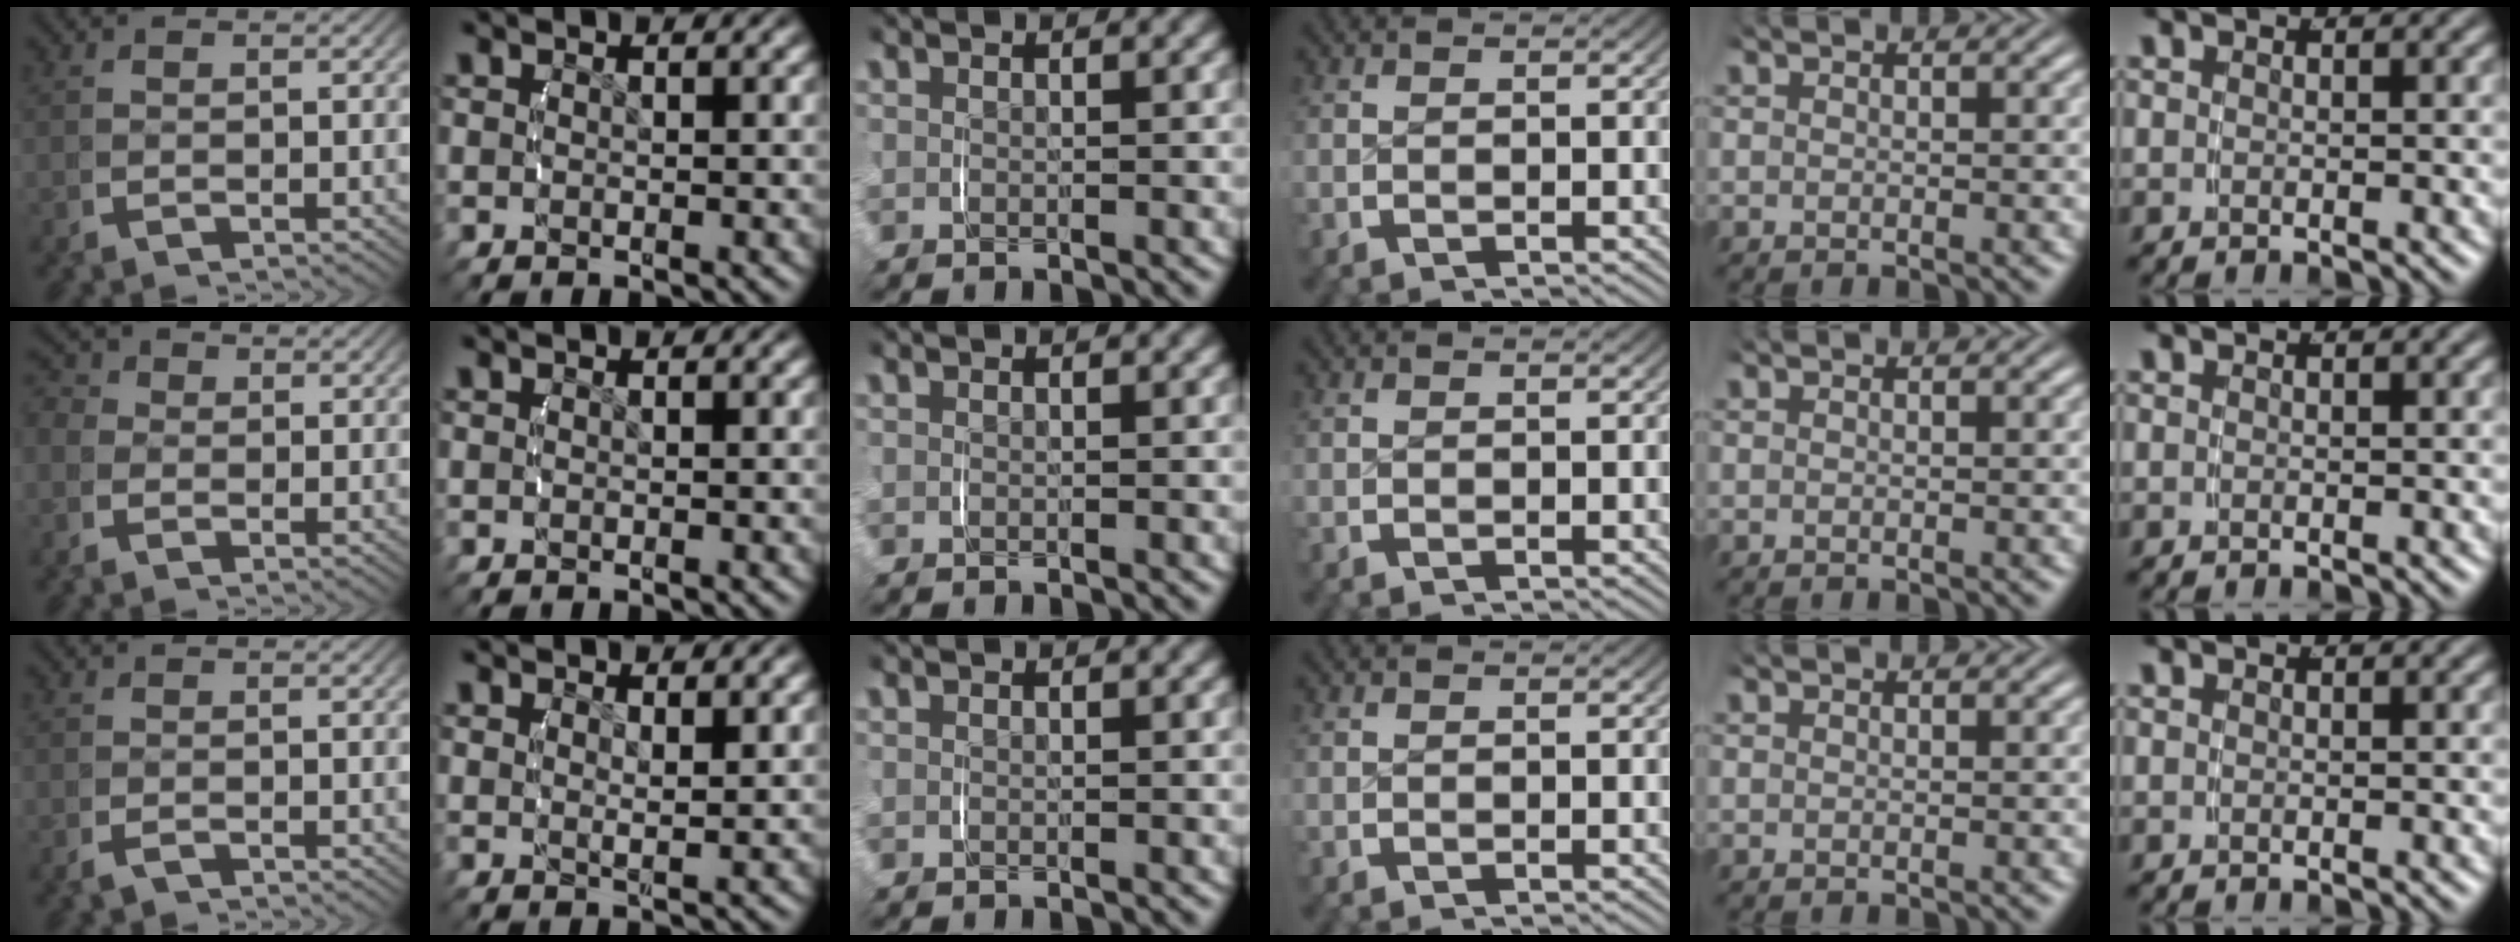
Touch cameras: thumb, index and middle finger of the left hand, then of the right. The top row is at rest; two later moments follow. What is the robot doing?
{"motion": "lift_and_place", "object": "toothpaste"}